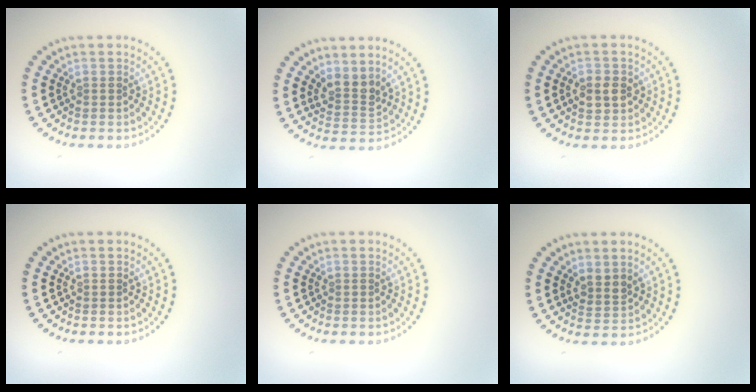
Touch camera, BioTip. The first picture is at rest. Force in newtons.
{"total": 2.6, "press": 1.9, "slide": 1.8}
{"total": 2.2, "press": 2.2, "slide": 0.3}
{"total": 0.0}
{"total": 0.0}
{"total": 1.5, "press": 1.2, "slide": 0.9}